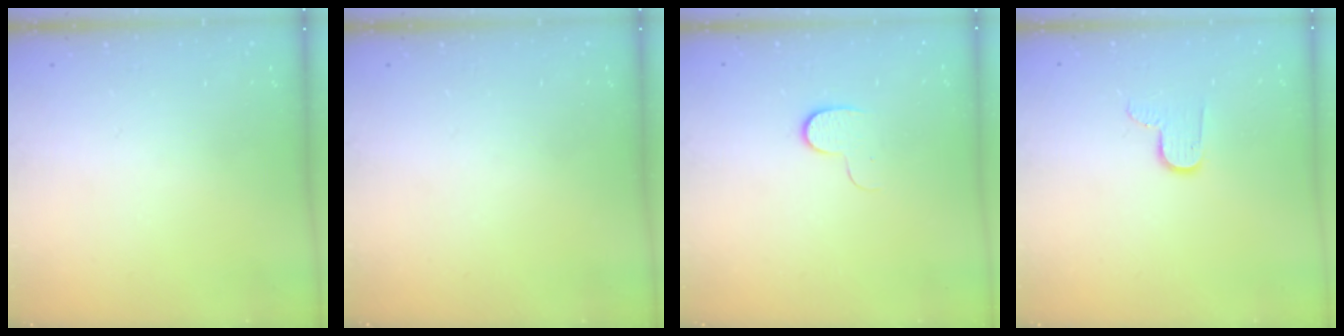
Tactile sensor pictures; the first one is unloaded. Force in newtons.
{"total": 0.0}
{"total": 5.5, "press": 5.4, "slide": 0.8}
{"total": 7.6, "press": 7.6, "slide": 0.6}